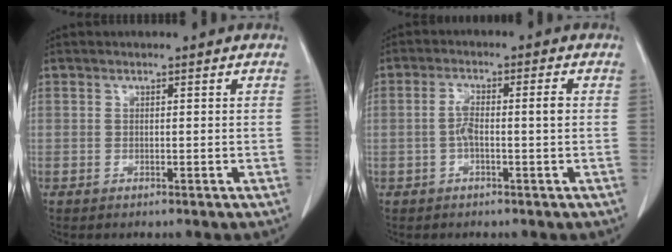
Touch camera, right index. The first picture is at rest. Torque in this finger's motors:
{"motor_torque": [0.21, 0.08, 0.12, 0.06]}